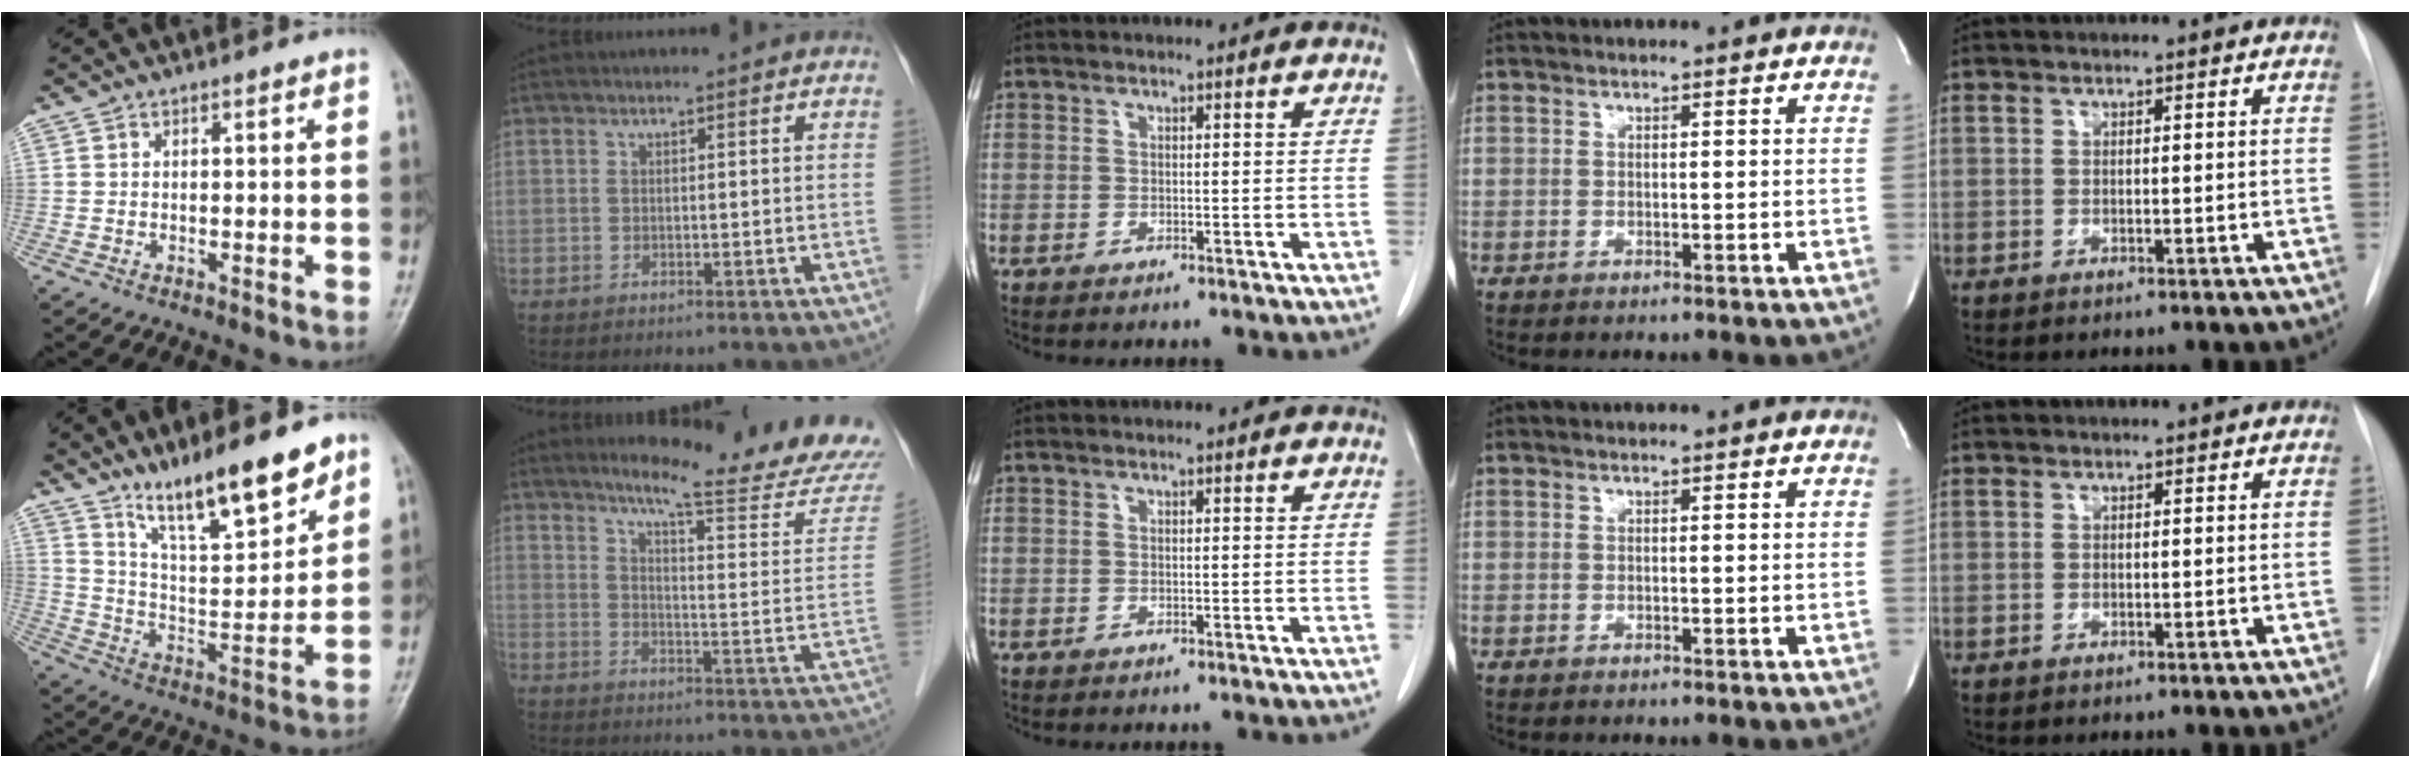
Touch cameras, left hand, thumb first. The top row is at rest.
{"thumb": {"total": 15.6, "force": [11.6, 3.5, 9.9], "torque": [-0.137, -0.075, 0.207]}, "index": {"total": 18.1, "force": [16.5, -0.8, 7.3], "torque": [-0.103, -0.095, 0.201]}}